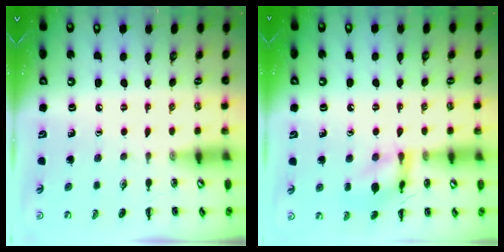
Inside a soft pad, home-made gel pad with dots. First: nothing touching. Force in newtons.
{"total": 11.6, "press": 11.5, "slide": 0.9}